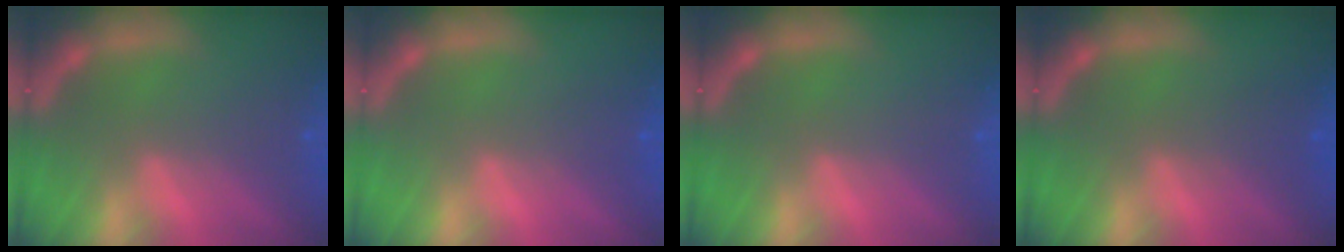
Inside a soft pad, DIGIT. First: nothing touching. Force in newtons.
{"total": 1.4}
{"total": 0.0}
{"total": 2.0}